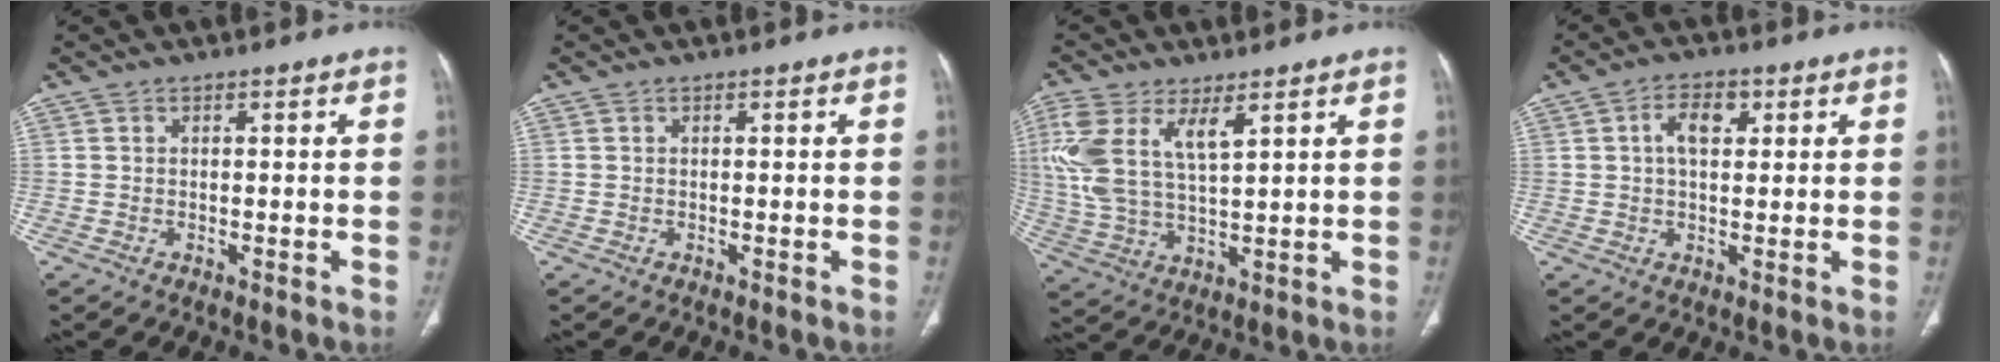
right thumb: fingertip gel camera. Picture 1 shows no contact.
{"total": 0.0}
{"total": 12.5, "force": [5.5, 5.3, 9.9], "torque": [-0.227, -0.010, 0.119]}
{"total": 5.5, "force": [1.7, 3.2, 4.1], "torque": [-0.060, 0.005, 0.026]}